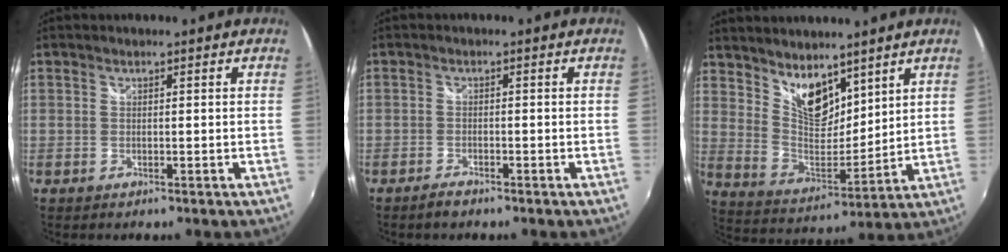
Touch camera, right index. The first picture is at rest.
{"total": 2.0, "force": [-1.7, 0.7, 1.0], "torque": [-0.026, -0.003, -0.034]}
{"total": 10.8, "force": [7.7, 5.2, 5.4], "torque": [-0.091, -0.003, 0.153]}